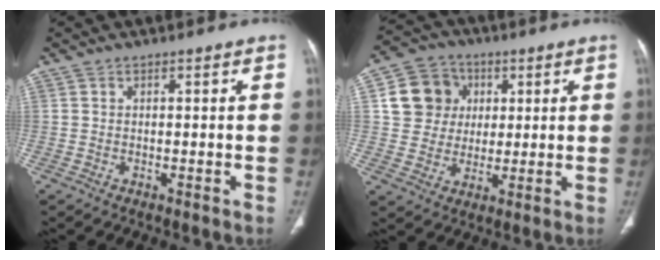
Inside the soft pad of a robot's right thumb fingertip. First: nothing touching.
{"total": 10.9, "force": [2.6, 10.0, 3.5], "torque": [-0.038, 0.004, 0.044]}